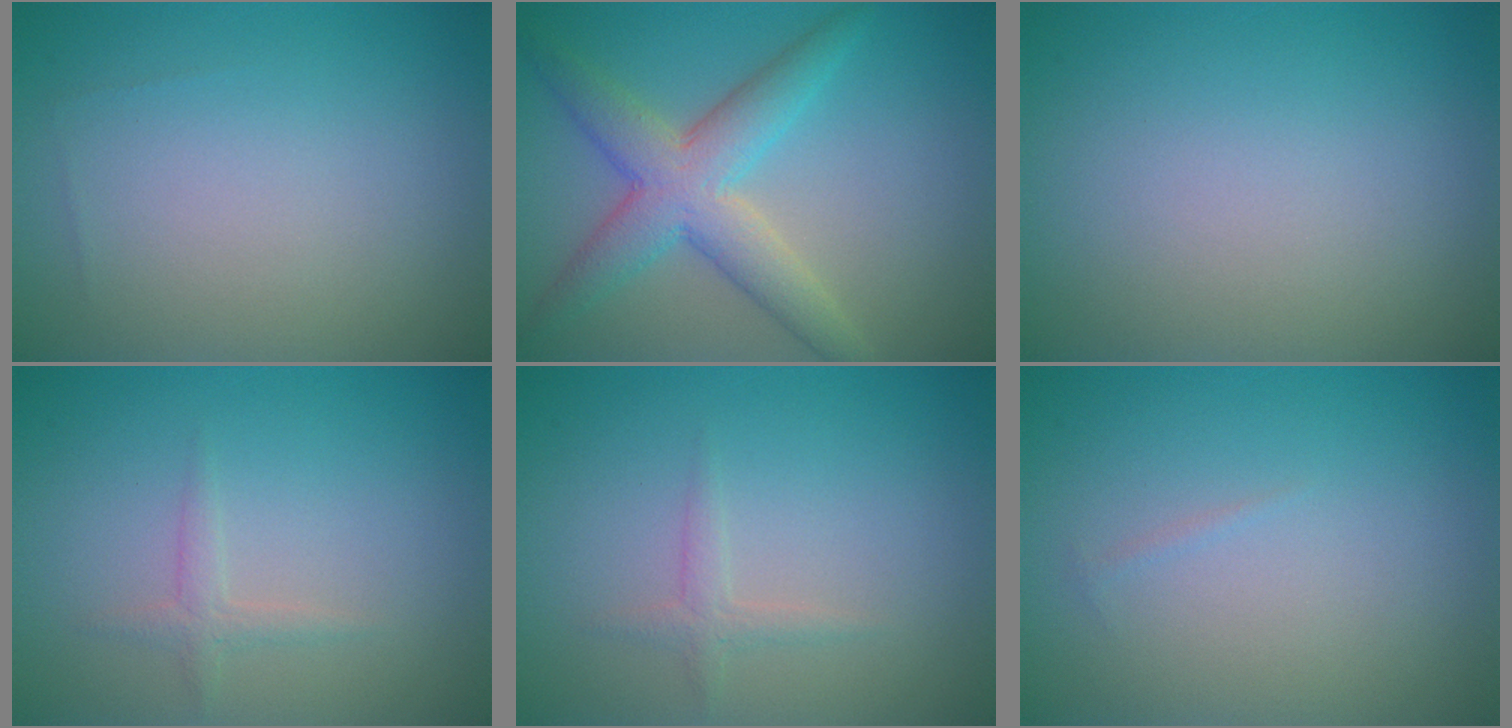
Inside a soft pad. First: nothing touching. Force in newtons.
{"total": 5.7, "press": 5.6, "slide": 0.4}
{"total": 0.0}
{"total": 1.1, "press": 1.1, "slide": 0.1}
{"total": 1.1, "press": 1.1, "slide": 0.1}
{"total": 0.8, "press": 0.8, "slide": 0.2}